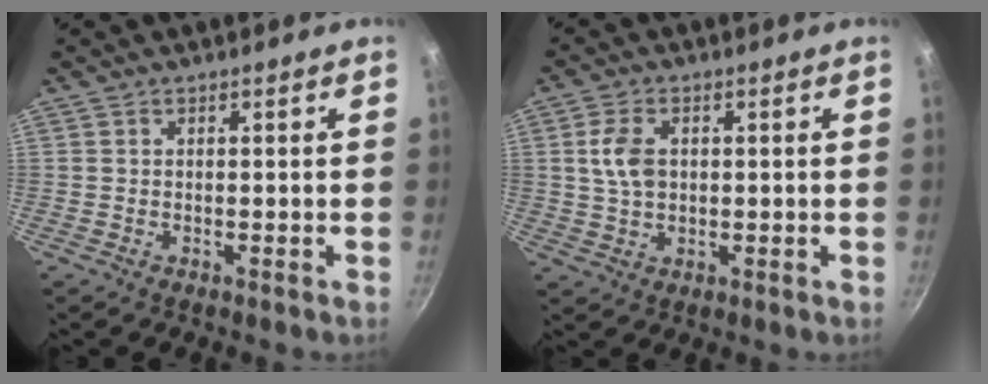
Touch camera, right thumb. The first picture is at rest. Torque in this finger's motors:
{"motor_torque": [-0.56, 0.40, 0.70, 0.00, -0.01]}